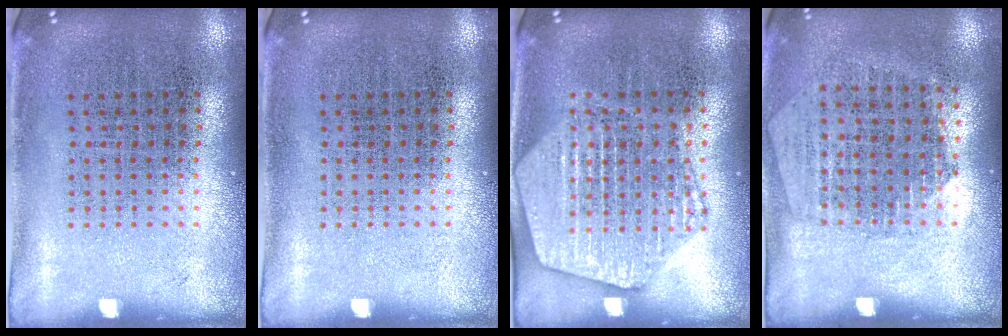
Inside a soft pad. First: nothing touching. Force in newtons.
{"total": 0.0}
{"total": 2.0, "press": 2.0, "slide": 0.2}
{"total": 1.2, "press": 1.1, "slide": 0.4}